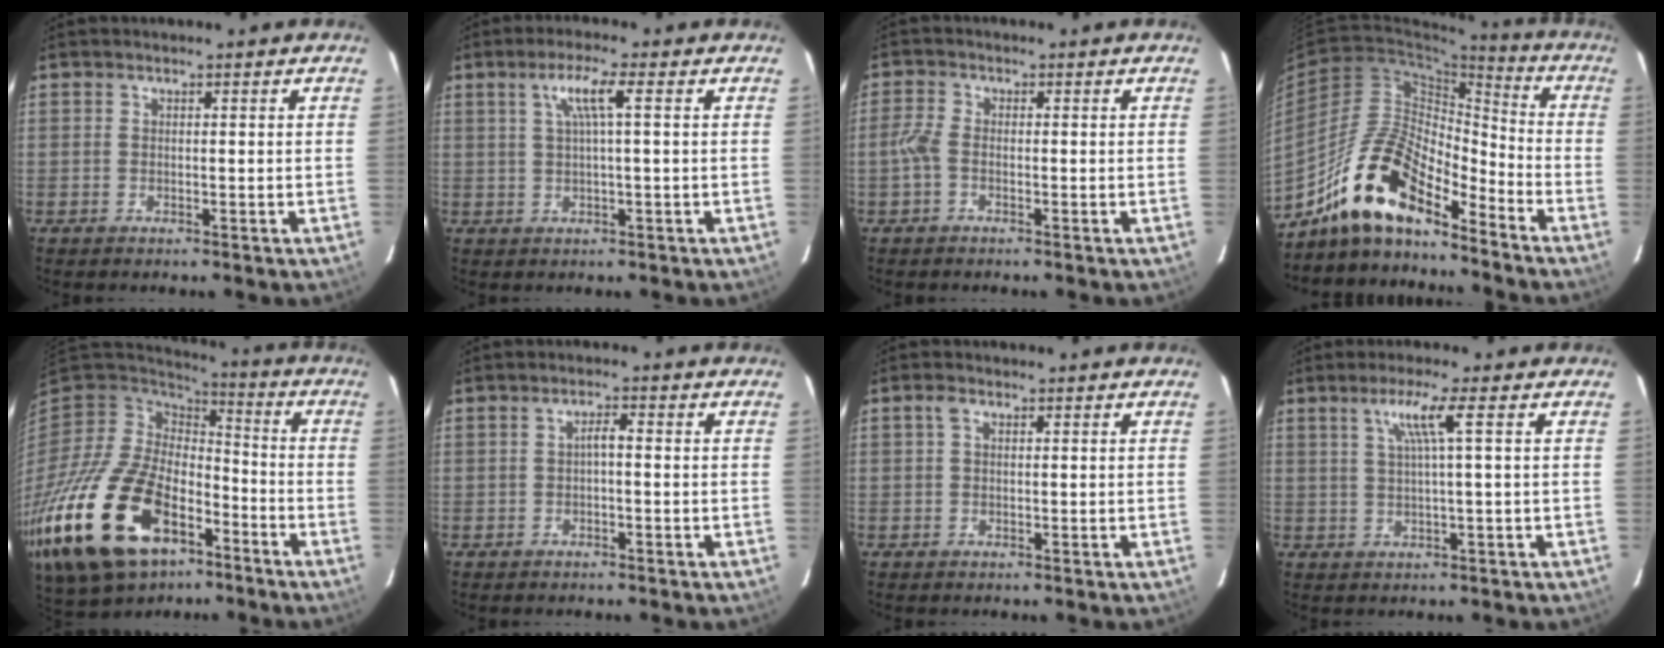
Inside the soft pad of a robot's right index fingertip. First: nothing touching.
{"total": 4.6, "force": [1.2, -0.2, 4.5], "torque": [-0.082, 0.005, 0.023]}
{"total": 2.6, "force": [-1.0, 1.2, 2.1], "torque": [-0.053, 0.004, -0.026]}
{"total": 15.7, "force": [-12.1, 4.8, 8.8], "torque": [-0.167, 0.007, -0.234]}
{"total": 30.4, "force": [-15.8, 17.4, 19.3], "torque": [-0.433, -0.038, -0.260]}
{"total": 1.6, "force": [-0.4, 0.4, 1.5], "torque": [-0.029, 0.009, -0.007]}
{"total": 1.5, "force": [0.5, 0.9, 1.1], "torque": [-0.022, 0.007, 0.006]}
{"total": 4.6, "force": [1.5, -1.2, 4.2], "torque": [-0.076, 0.002, 0.032]}